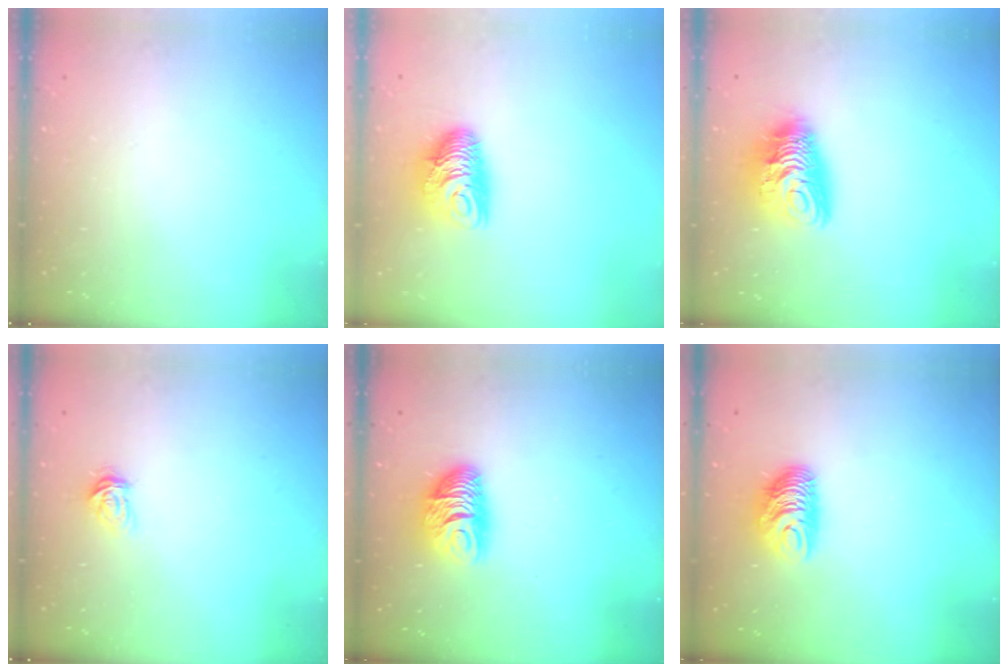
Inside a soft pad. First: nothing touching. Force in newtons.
{"total": 9.9, "press": 9.9, "slide": 0.3}
{"total": 11.5, "press": 11.5, "slide": 1.1}
{"total": 3.3, "press": 3.2, "slide": 0.3}
{"total": 9.0, "press": 9.0, "slide": 0.2}
{"total": 9.2, "press": 9.2, "slide": 0.5}